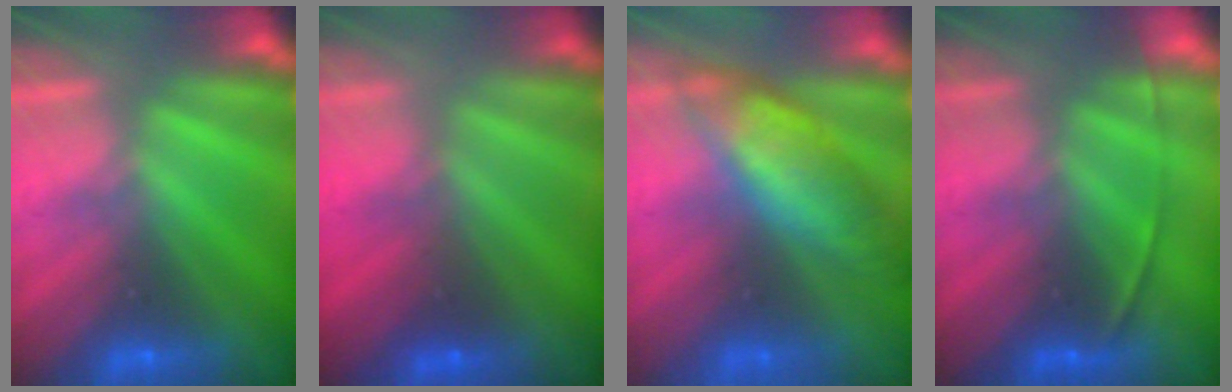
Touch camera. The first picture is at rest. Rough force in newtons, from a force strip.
{"total": 1.6}
{"total": 6.1}
{"total": 1.8}